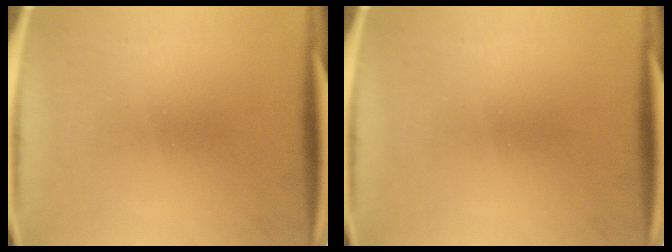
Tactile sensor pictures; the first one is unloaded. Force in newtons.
{"total": 0.0}